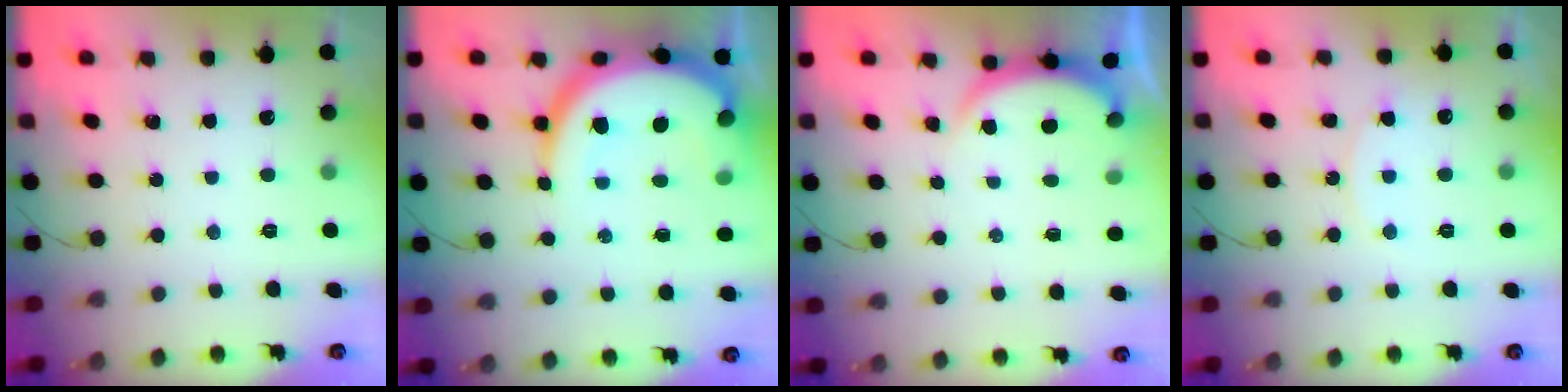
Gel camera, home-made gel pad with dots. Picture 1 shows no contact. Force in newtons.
{"total": 14.9, "press": 14.8, "slide": 1.8}
{"total": 2.8, "press": 2.8, "slide": 0.6}
{"total": 5.6, "press": 5.6, "slide": 0.5}